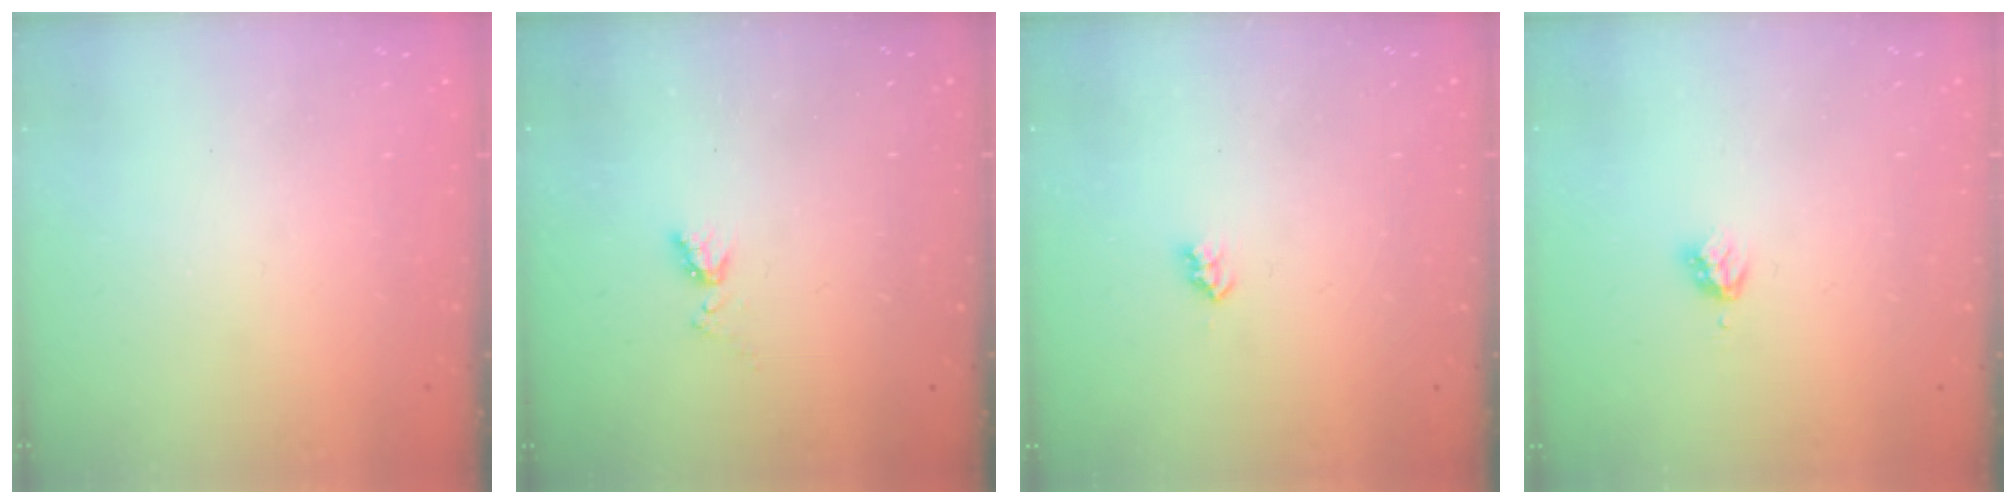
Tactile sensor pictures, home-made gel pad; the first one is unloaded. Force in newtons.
{"total": 4.4, "press": 4.4, "slide": 0.6}
{"total": 2.6, "press": 2.5, "slide": 0.4}
{"total": 2.9, "press": 2.8, "slide": 0.4}